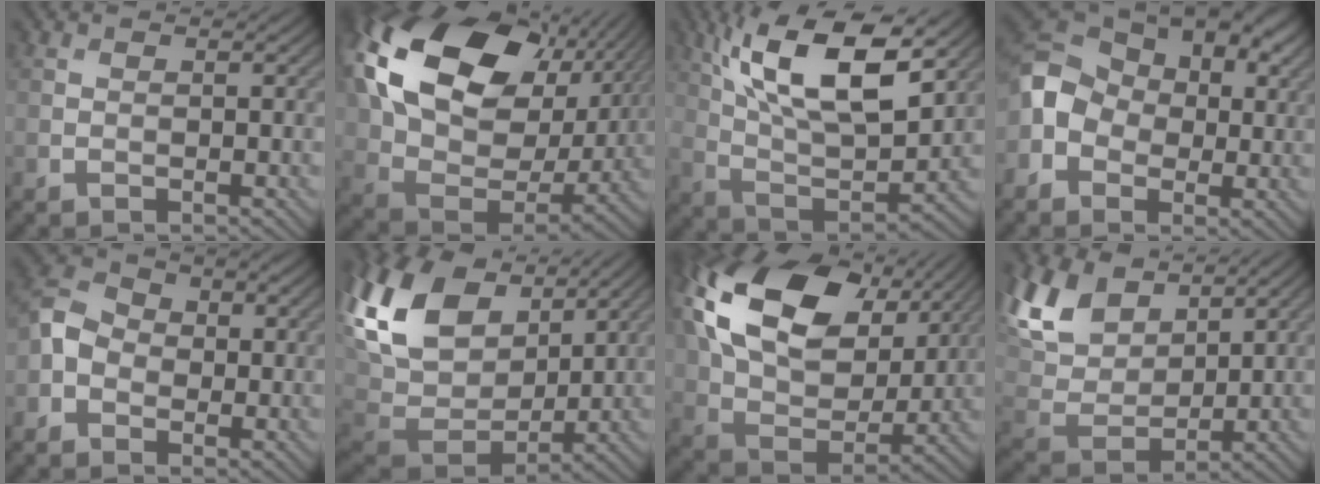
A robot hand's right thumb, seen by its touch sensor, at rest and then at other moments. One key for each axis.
{"total": 21.0, "fx": 7.9, "fy": 13.8, "fz": 13.7, "tx": -0.311, "ty": 0.014, "tz": 0.157}
{"total": 16.1, "fx": 7.5, "fy": 6.2, "fz": 12.8, "tx": -0.259, "ty": 0.000, "tz": 0.136}
{"total": 9.1, "fx": 0.1, "fy": 7.1, "fz": 5.8, "tx": -0.125, "ty": 0.007, "tz": -0.016}
{"total": 5.0, "fx": -1.3, "fy": 4.0, "fz": 2.8, "tx": -0.063, "ty": 0.007, "tz": -0.037}
{"total": 17.3, "fx": 6.4, "fy": 11.5, "fz": 11.3, "tx": -0.299, "ty": 0.020, "tz": 0.130}
{"total": 18.8, "fx": 7.4, "fy": 12.0, "fz": 12.4, "tx": -0.275, "ty": 0.021, "tz": 0.138}
{"total": 12.0, "fx": 7.2, "fy": 6.5, "fz": 7.1, "tx": -0.201, "ty": 0.027, "tz": 0.134}